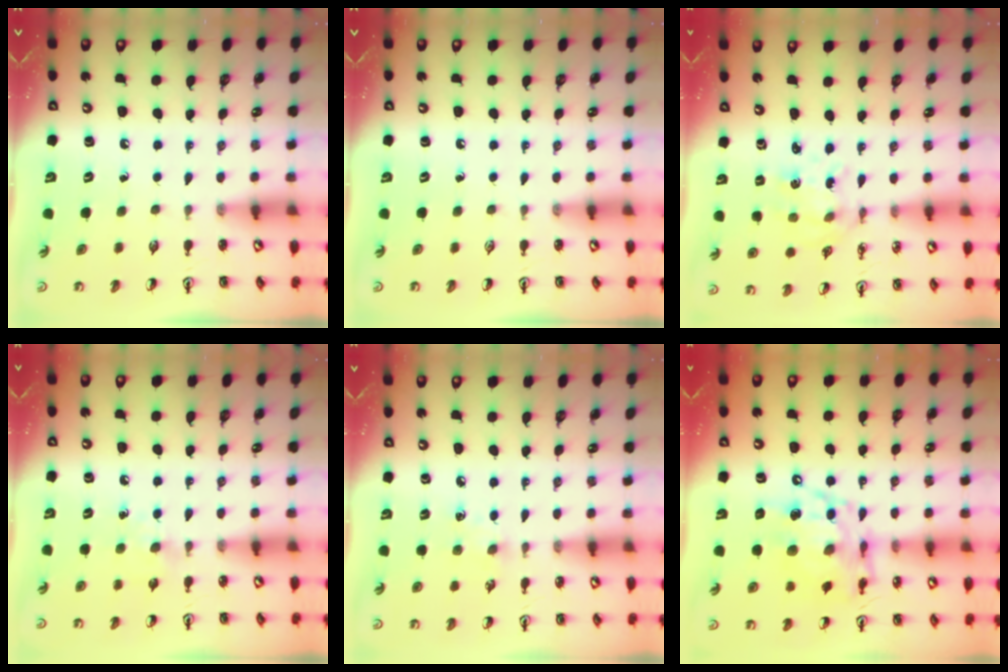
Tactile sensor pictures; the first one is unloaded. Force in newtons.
{"total": 0.0}
{"total": 2.6, "press": 2.4, "slide": 0.9}
{"total": 4.9, "press": 4.8, "slide": 0.7}
{"total": 5.9, "press": 5.8, "slide": 0.6}
{"total": 14.2, "press": 14.2, "slide": 1.2}